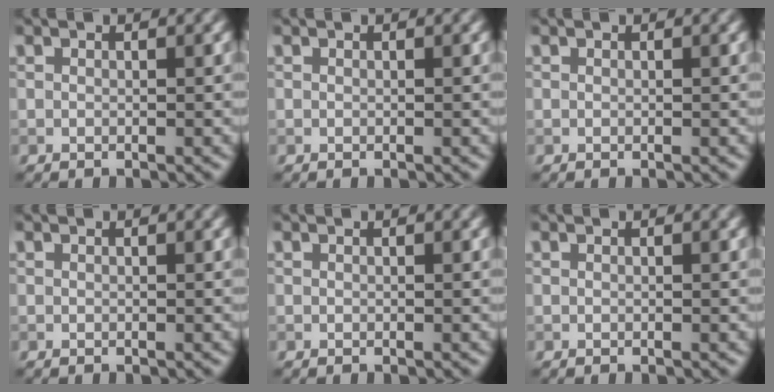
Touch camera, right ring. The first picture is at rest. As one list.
[{"total": 0.0}, {"total": 0.0}, {"total": 0.0}, {"total": 0.0}, {"total": 0.0}]